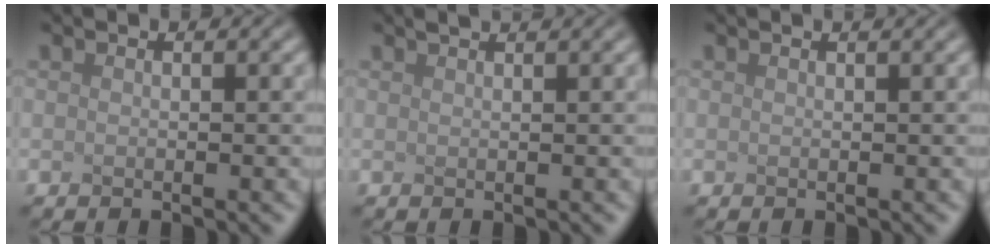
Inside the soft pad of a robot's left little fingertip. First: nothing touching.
{"total": 1.8, "force": [1.4, 0.6, 1.0], "torque": [0.001, 0.009, -0.005]}
{"total": 0.7, "force": [0.6, 0.2, 0.4], "torque": [-0.002, 0.001, 0.001]}